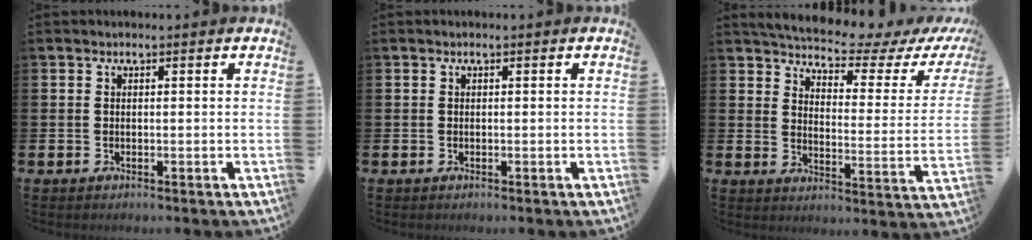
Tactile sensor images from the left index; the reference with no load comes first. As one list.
[{"total": 0.0}, {"total": 5.9, "force": [5.5, 1.0, 2.0], "torque": [-0.059, -0.044, 0.089]}]